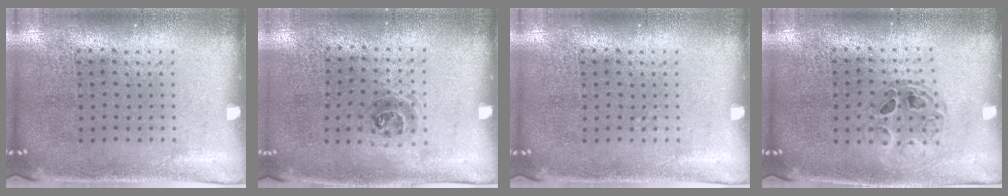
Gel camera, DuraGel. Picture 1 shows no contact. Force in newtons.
{"total": 1.0, "press": 0.7, "slide": 0.7}
{"total": 0.0}
{"total": 0.9, "press": 0.9, "slide": 0.1}